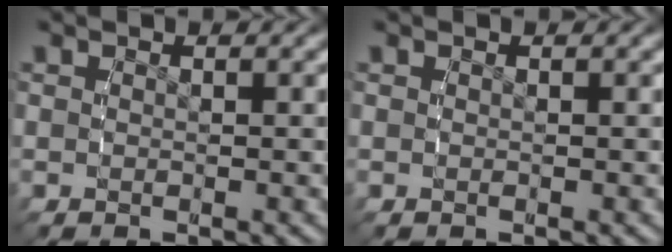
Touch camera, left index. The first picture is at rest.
{"total": 0.7, "force": [0.2, -0.5, -0.4], "torque": [0.012, 0.003, 0.004]}